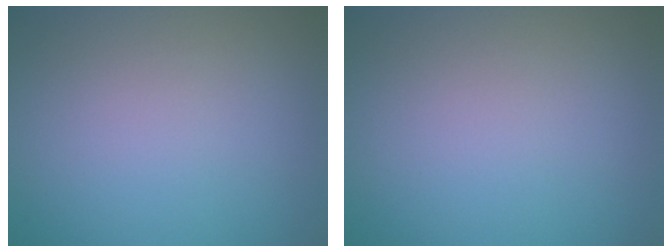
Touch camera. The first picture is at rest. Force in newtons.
{"total": 0.0}